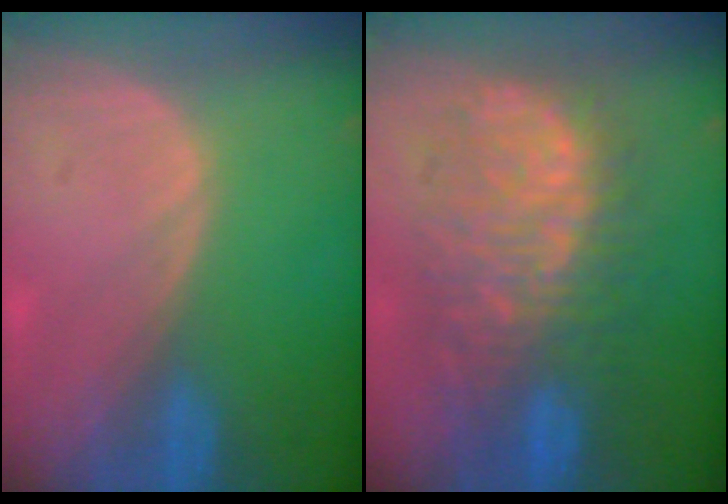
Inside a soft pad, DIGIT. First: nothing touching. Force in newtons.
{"total": 11.9, "press": 11.8, "slide": 1.4}